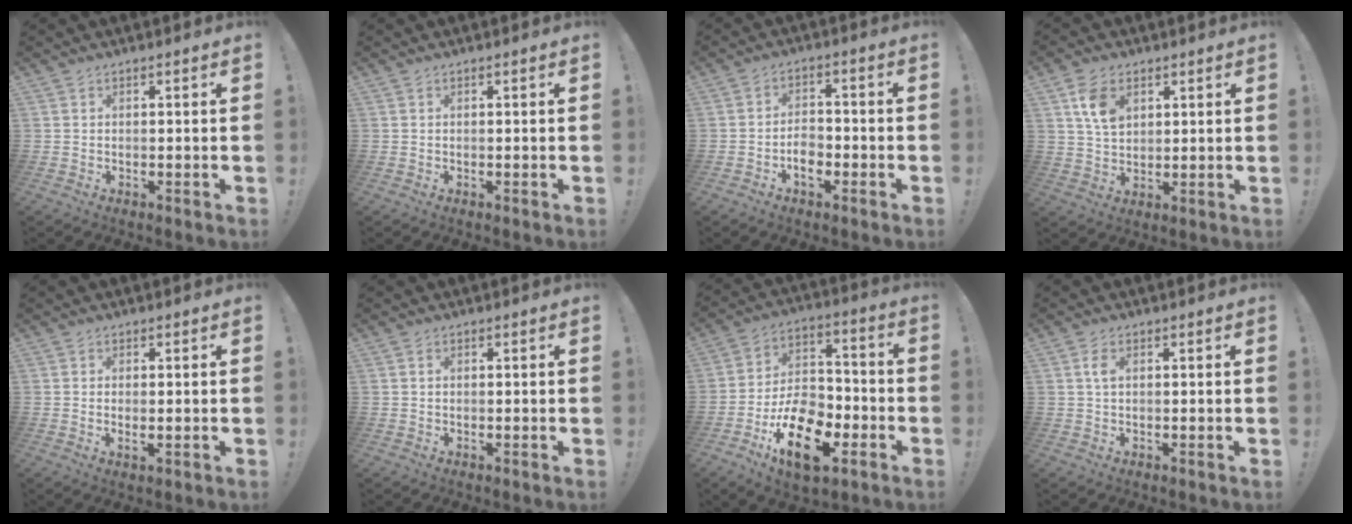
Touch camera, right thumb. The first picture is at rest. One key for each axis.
{"total": 0.0}
{"total": 5.6, "fx": -2.6, "fy": 3.7, "fz": 3.2, "tx": -0.050, "ty": 0.008, "tz": -0.047}
{"total": 8.4, "fx": 3.8, "fy": 5.4, "fz": 5.2, "tx": -0.084, "ty": -0.006, "tz": 0.074}
{"total": 1.9, "fx": 0.4, "fy": 0.7, "fz": 1.8, "tx": -0.019, "ty": -0.005, "tz": 0.005}
{"total": 0.5, "fx": 0.2, "fy": 0.4, "fz": 0.3, "tx": -0.013, "ty": 0.005, "tz": 0.005}
{"total": 19.6, "fx": -9.4, "fy": 11.2, "fz": 13.1, "tx": -0.217, "ty": 0.070, "tz": -0.152}
{"total": 2.6, "fx": 0.7, "fy": 1.2, "fz": 2.2, "tx": -0.044, "ty": 0.005, "tz": 0.011}